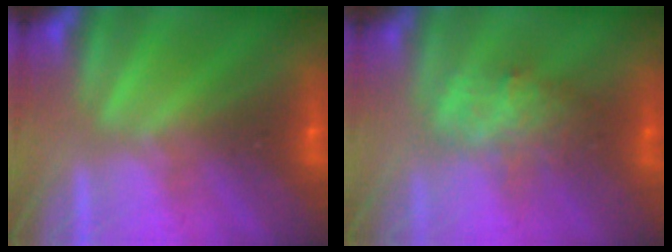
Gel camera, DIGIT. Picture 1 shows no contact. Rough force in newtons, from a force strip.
{"total": 2.8}